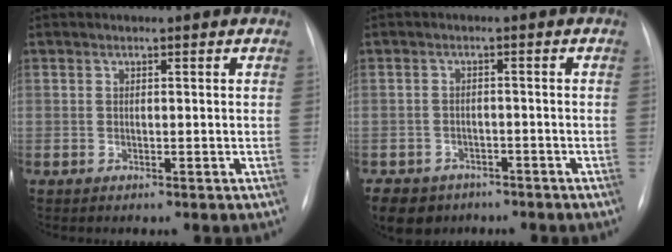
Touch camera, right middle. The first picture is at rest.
{"total": 6.9, "force": [-4.9, 4.6, 1.3], "torque": [-0.024, 0.003, -0.073]}